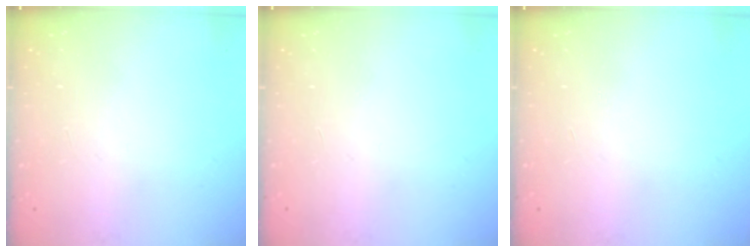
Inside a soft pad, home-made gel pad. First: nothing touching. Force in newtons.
{"total": 0.0}
{"total": 0.0}